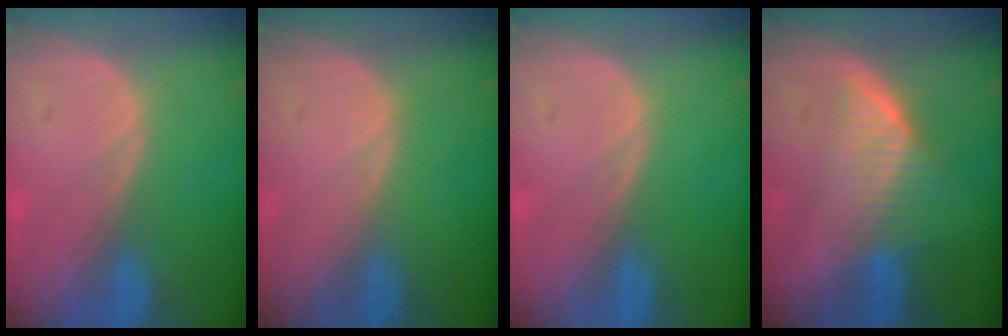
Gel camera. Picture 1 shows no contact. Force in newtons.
{"total": 0.0}
{"total": 0.0}
{"total": 6.5, "press": 5.7, "slide": 3.2}